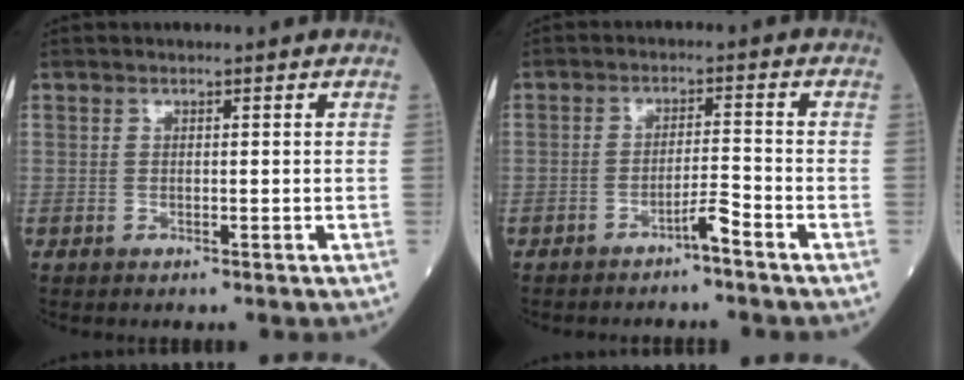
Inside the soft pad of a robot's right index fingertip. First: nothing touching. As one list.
[{"total": 2.9, "force": [-2.2, -0.2, 1.9], "torque": [-0.029, 0.001, -0.040]}]